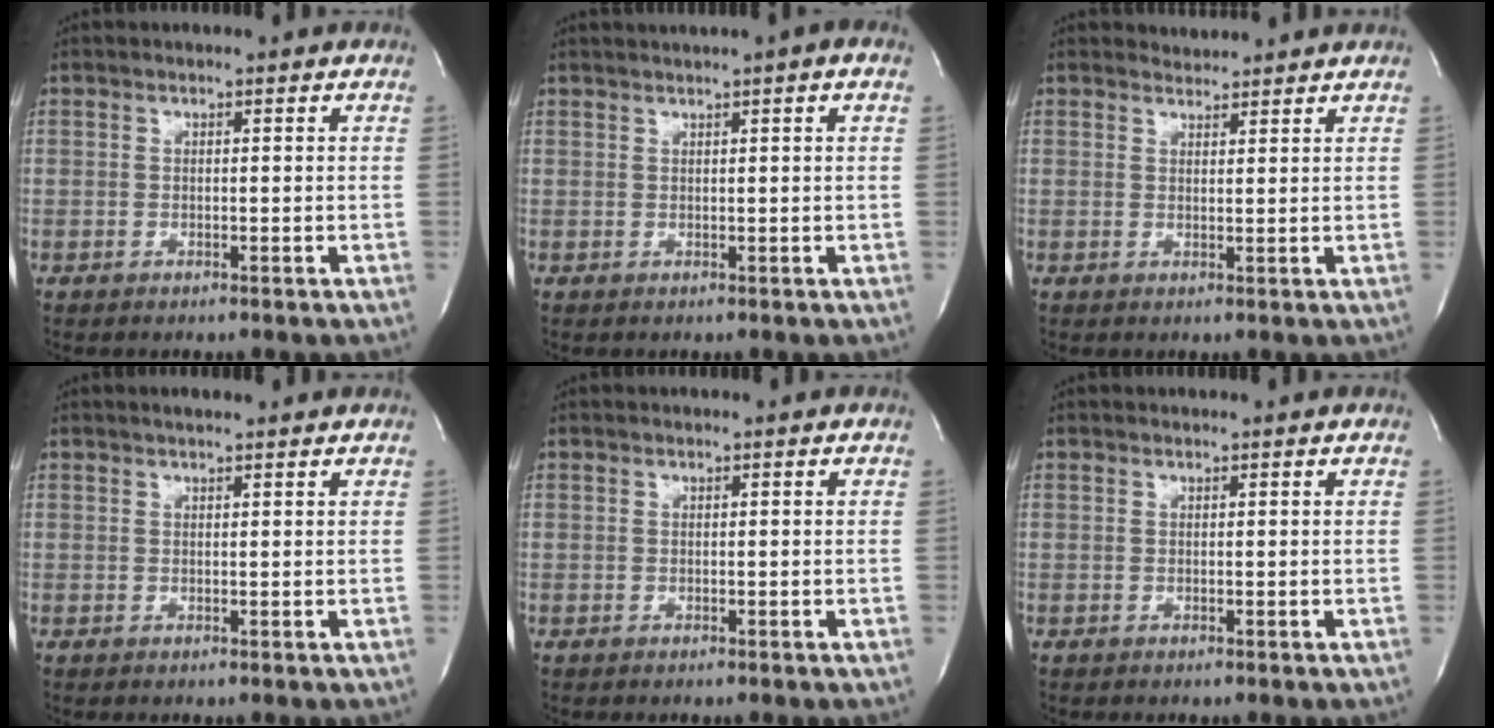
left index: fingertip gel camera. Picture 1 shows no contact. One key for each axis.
{"total": 3.5, "fx": 2.3, "fy": -0.3, "fz": 2.6, "tx": -0.043, "ty": 0.020, "tz": 0.038}
{"total": 2.0, "fx": 1.9, "fy": 0.0, "fz": -0.5, "tx": -0.006, "ty": 0.004, "tz": 0.032}
{"total": 2.2, "fx": 1.9, "fy": 0.1, "fz": 1.1, "tx": -0.017, "ty": 0.013, "tz": 0.030}
{"total": 0.0}
{"total": 0.5, "fx": 0.5, "fy": 0.0, "fz": 0.0, "tx": -0.003, "ty": 0.000, "tz": 0.004}